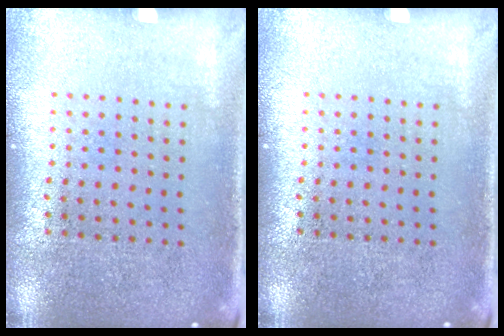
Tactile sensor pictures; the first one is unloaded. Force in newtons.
{"total": 0.0}